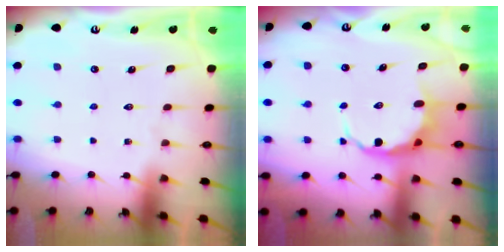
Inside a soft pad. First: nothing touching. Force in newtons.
{"total": 6.2, "press": 6.0, "slide": 1.6}